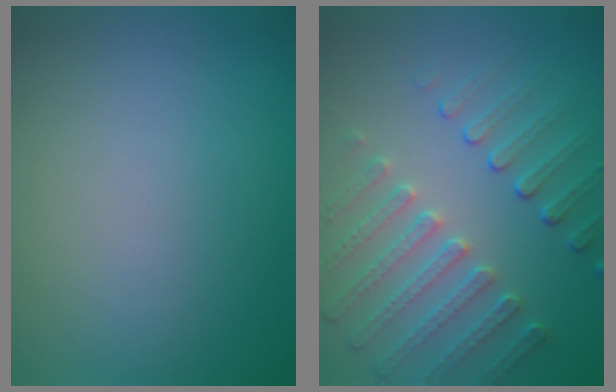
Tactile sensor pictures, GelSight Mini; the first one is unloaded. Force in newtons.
{"total": 4.6, "press": 3.8, "slide": 2.6}